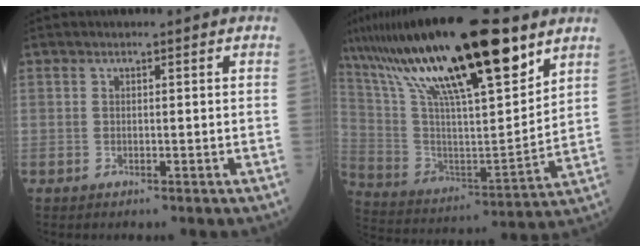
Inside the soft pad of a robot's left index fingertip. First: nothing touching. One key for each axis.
{"total": 26.6, "fx": 17.3, "fy": 4.6, "fz": 19.7, "tx": -0.366, "ty": 0.023, "tz": 0.306}